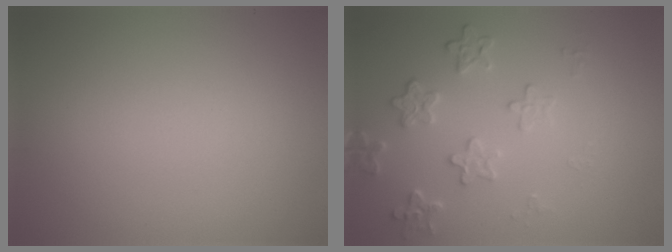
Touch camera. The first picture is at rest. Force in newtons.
{"total": 2.6, "press": 2.0, "slide": 1.7}